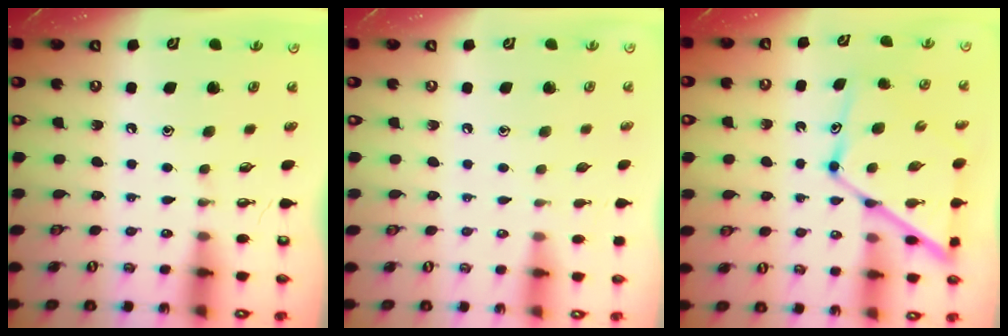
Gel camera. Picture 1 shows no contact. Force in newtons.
{"total": 0.5, "press": 0.5, "slide": 0.1}
{"total": 15.8, "press": 15.7, "slide": 1.4}